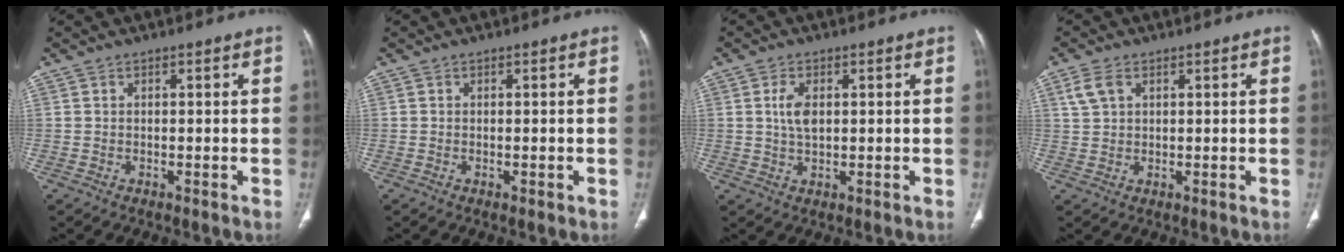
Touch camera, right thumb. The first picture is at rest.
{"total": 0.9, "force": [-0.3, 0.3, 0.8], "torque": [-0.010, -0.003, -0.002]}
{"total": 4.2, "force": [0.9, 2.2, 3.4], "torque": [-0.066, -0.003, 0.017]}
{"total": 3.6, "force": [1.6, 2.2, 2.3], "torque": [-0.053, 0.006, 0.039]}